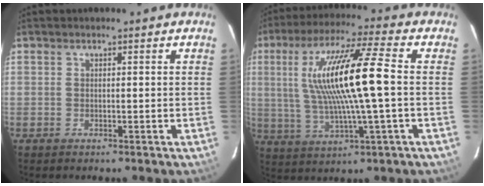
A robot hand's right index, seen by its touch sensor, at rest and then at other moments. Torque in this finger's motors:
{"motor_torque": [0.78, 0.04, 1.05, 0.21]}